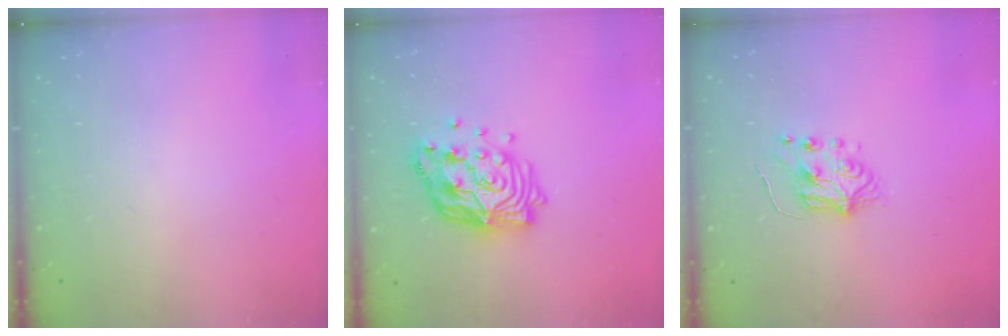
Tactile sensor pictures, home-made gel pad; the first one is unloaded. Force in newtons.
{"total": 16.1, "press": 16.0, "slide": 1.3}
{"total": 5.2, "press": 5.1, "slide": 0.7}